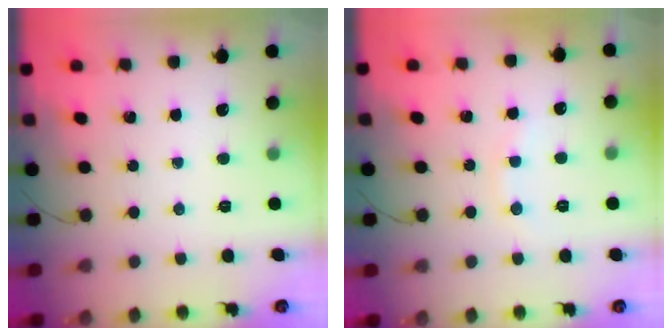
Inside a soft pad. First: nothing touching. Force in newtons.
{"total": 5.7, "press": 5.5, "slide": 1.5}